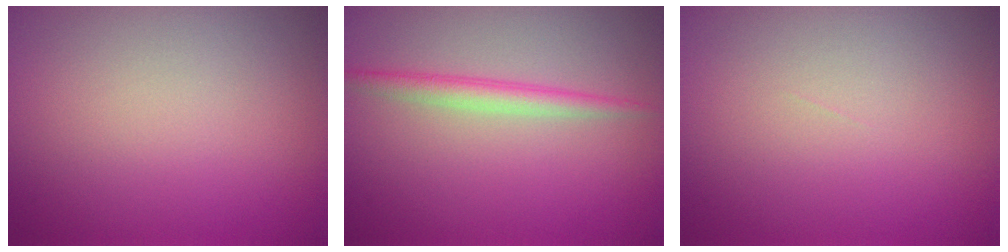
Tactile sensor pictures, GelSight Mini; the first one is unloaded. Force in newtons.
{"total": 2.1, "press": 2.1, "slide": 0.1}
{"total": 0.0}